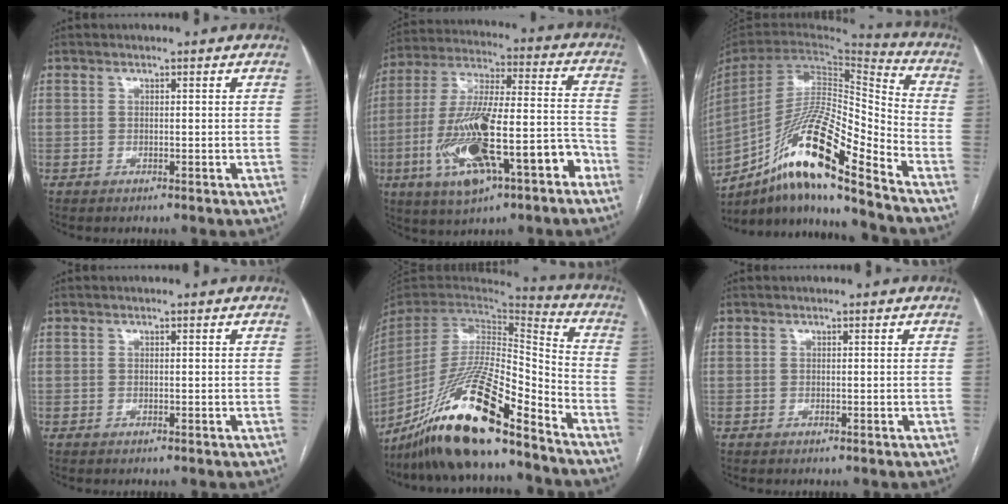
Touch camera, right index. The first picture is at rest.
{"total": 21.0, "force": [-8.5, 5.1, 18.5], "torque": [-0.349, 0.006, -0.132]}
{"total": 19.6, "force": [-13.3, 1.2, 14.3], "torque": [-0.292, -0.003, -0.245]}
{"total": 0.0}
{"total": 21.4, "force": [-15.7, 2.6, 14.3], "torque": [-0.293, -0.028, -0.290]}
{"total": 0.0}